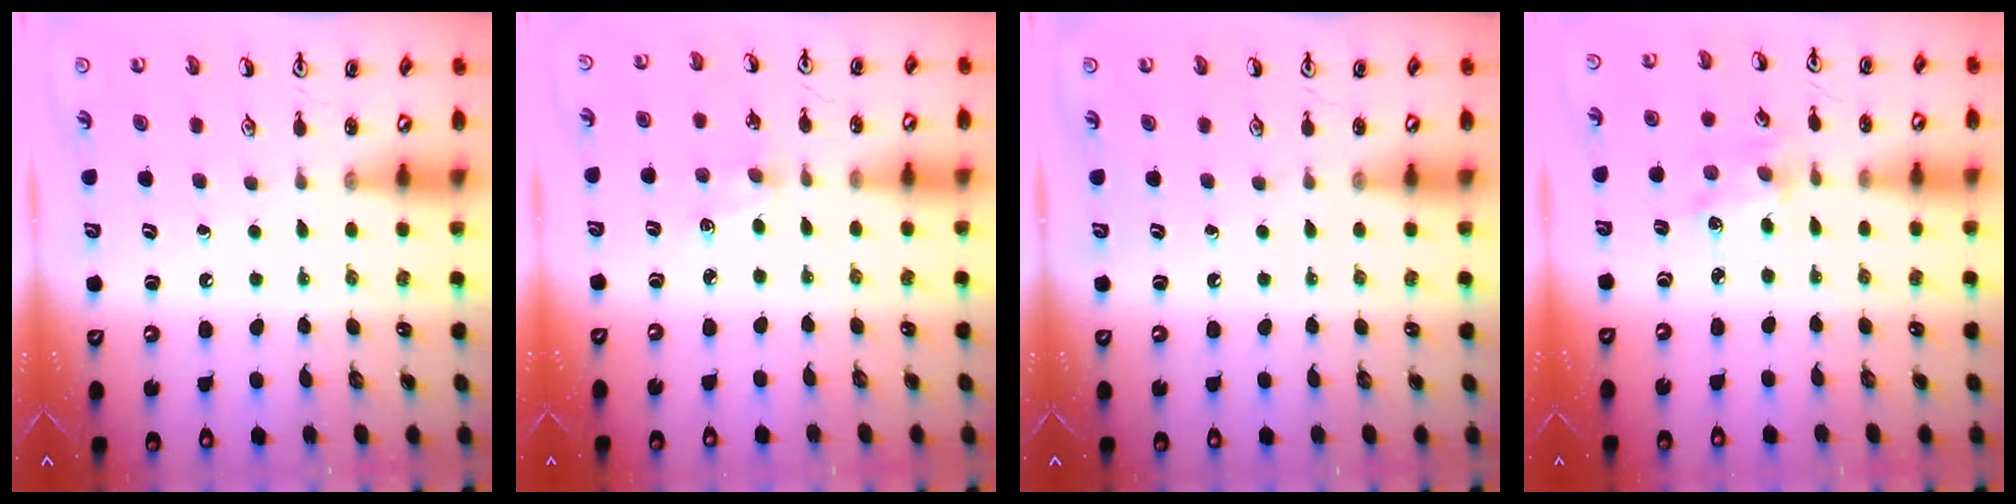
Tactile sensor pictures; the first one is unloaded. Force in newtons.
{"total": 2.2, "press": 2.2, "slide": 0.4}
{"total": 0.0}
{"total": 1.9, "press": 1.9, "slide": 0.3}